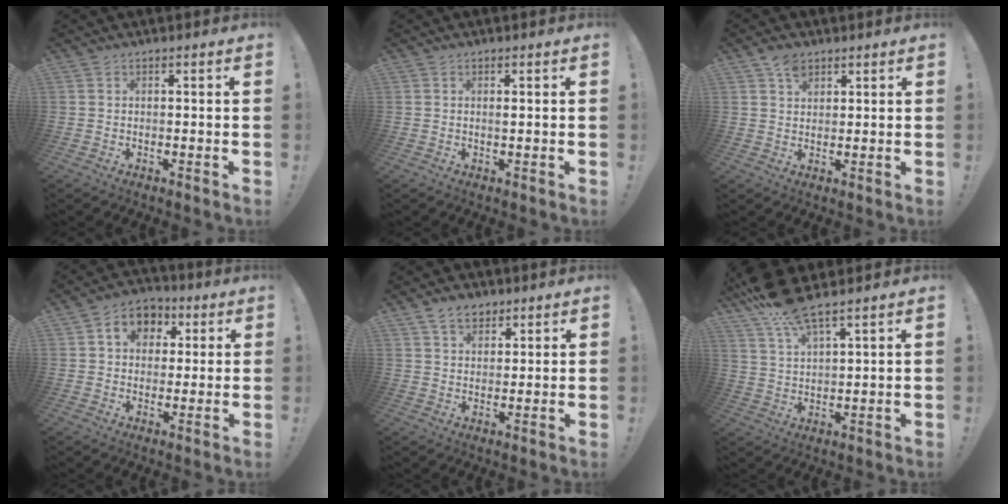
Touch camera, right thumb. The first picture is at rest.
{"total": 0.7, "force": [0.1, -0.1, 0.7], "torque": [-0.011, -0.002, 0.001]}
{"total": 4.9, "force": [3.0, 3.2, 2.3], "torque": [-0.030, -0.009, 0.055]}
{"total": 8.7, "force": [2.3, 7.3, 4.2], "torque": [-0.063, 0.005, 0.047]}
{"total": 6.5, "force": [4.3, 4.1, 2.7], "torque": [-0.042, -0.015, 0.080]}
{"total": 9.4, "force": [7.6, 1.8, 5.2], "torque": [-0.105, -0.038, 0.140]}